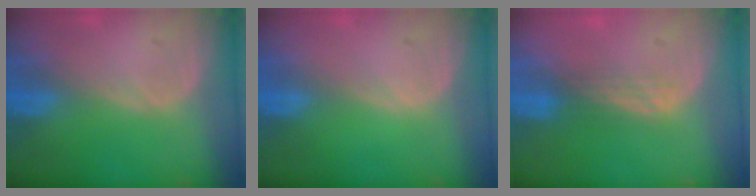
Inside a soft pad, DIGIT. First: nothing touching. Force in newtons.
{"total": 0.0}
{"total": 2.9, "press": 2.5, "slide": 1.5}